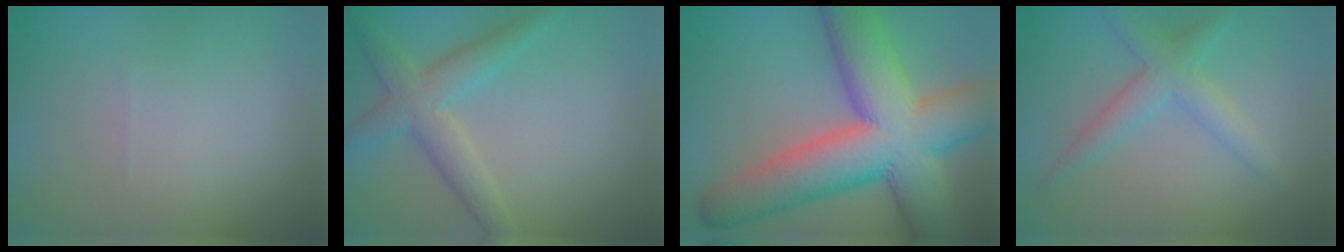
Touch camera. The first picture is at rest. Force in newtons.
{"total": 3.8, "press": 3.8, "slide": 0.2}
{"total": 14.0, "press": 14.0, "slide": 0.5}
{"total": 3.0, "press": 3.0, "slide": 0.1}